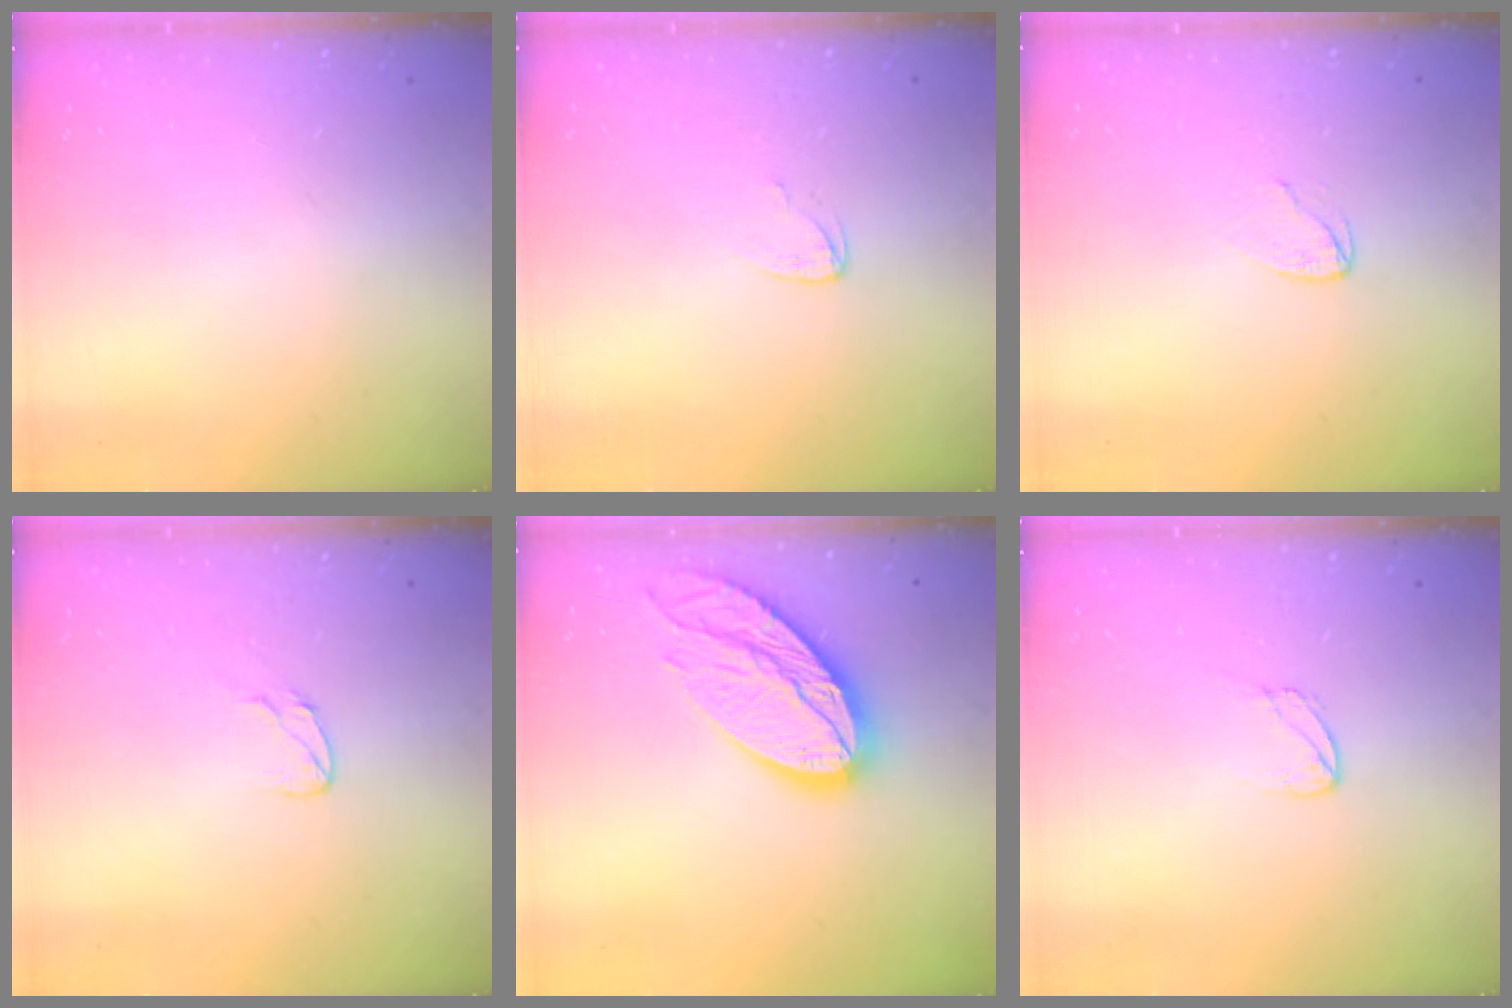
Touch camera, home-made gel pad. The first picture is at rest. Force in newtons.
{"total": 3.0, "press": 3.0, "slide": 0.3}
{"total": 2.4, "press": 2.4, "slide": 0.2}
{"total": 3.0, "press": 3.0, "slide": 0.2}
{"total": 16.7, "press": 16.6, "slide": 1.4}
{"total": 2.9, "press": 2.9, "slide": 0.2}